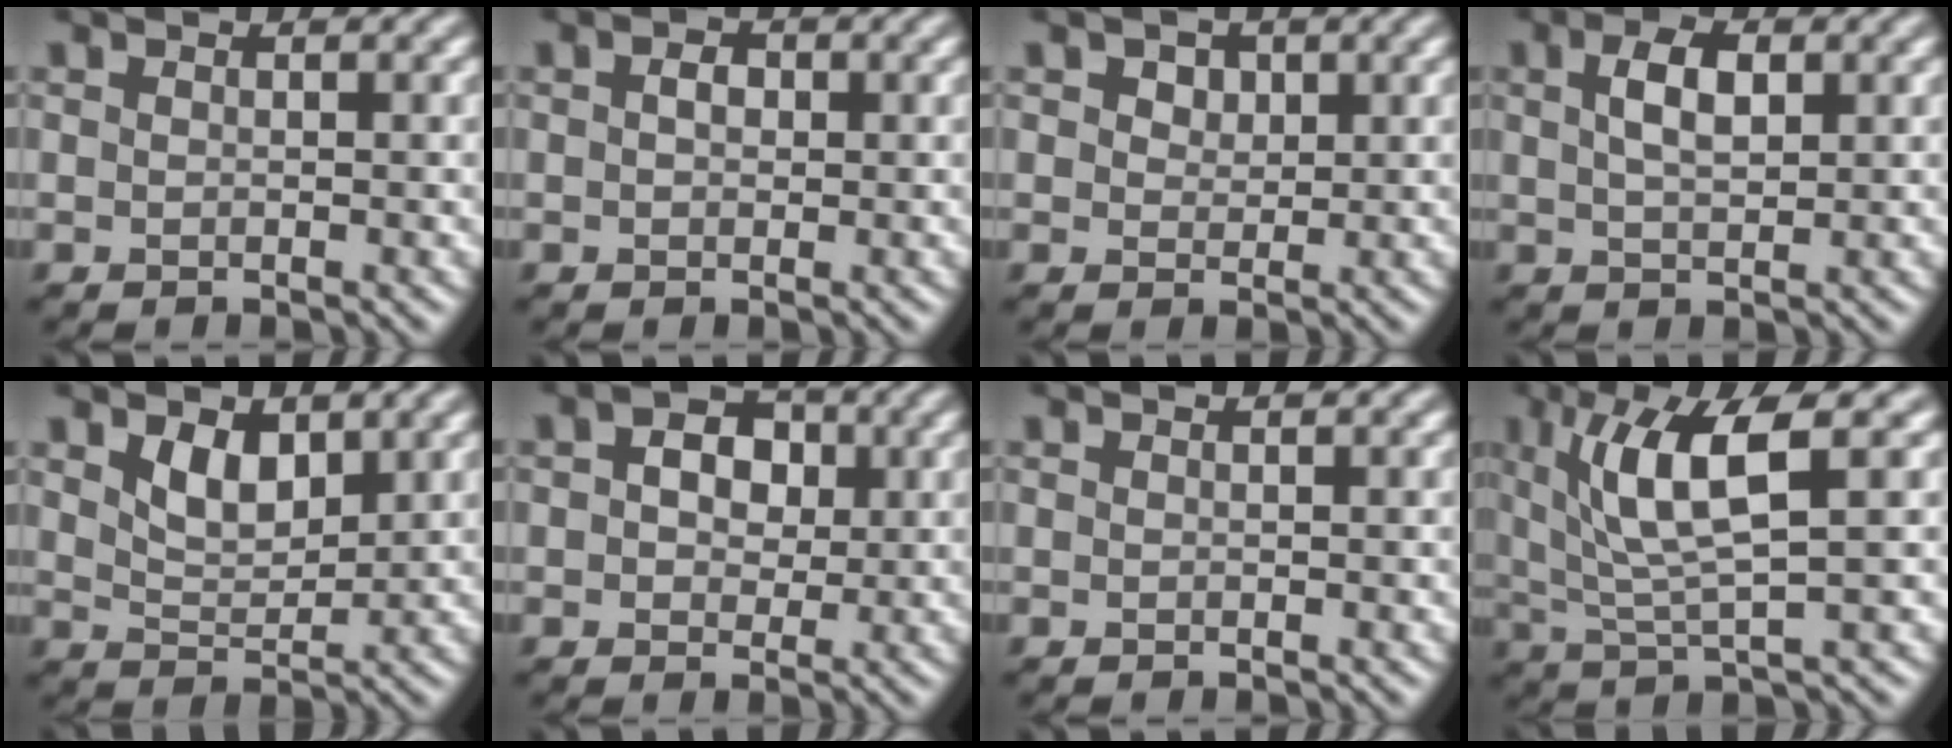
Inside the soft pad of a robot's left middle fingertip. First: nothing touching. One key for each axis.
{"total": 1.5, "fx": 0.2, "fy": 1.0, "fz": 1.1, "tx": -0.018, "ty": 0.003, "tz": -0.001}
{"total": 2.6, "fx": 1.4, "fy": 1.7, "fz": 1.3, "tx": -0.021, "ty": 0.004, "tz": 0.013}
{"total": 3.4, "fx": 1.2, "fy": 1.6, "fz": 2.8, "tx": -0.055, "ty": 0.006, "tz": 0.022}
{"total": 3.1, "fx": 1.7, "fy": 1.7, "fz": 2.0, "tx": -0.043, "ty": -0.005, "tz": 0.033}
{"total": 4.4, "fx": 1.0, "fy": 3.1, "fz": 2.9, "tx": -0.039, "ty": 0.009, "tz": 0.001}
{"total": 0.0}
{"total": 7.1, "fx": 2.3, "fy": 1.6, "fz": 6.5, "tx": -0.122, "ty": 0.001, "tz": 0.043}